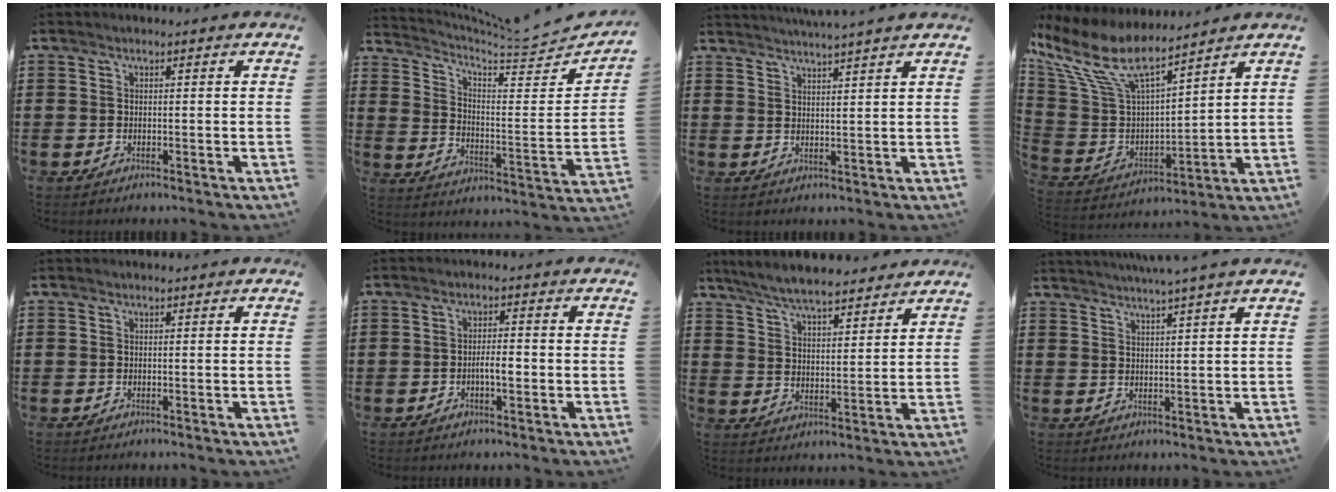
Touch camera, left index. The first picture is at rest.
{"total": 5.1, "force": [4.5, 0.3, 2.5], "torque": [-0.064, -0.044, 0.068]}
{"total": 2.7, "force": [2.5, -0.8, 0.2], "torque": [-0.011, -0.011, 0.046]}
{"total": 11.9, "force": [8.0, 4.1, 7.7], "torque": [-0.182, -0.036, 0.142]}
{"total": 0.0}
{"total": 2.9, "force": [-0.8, 0.8, 2.7], "torque": [-0.049, 0.004, -0.014]}
{"total": 6.7, "force": [6.2, 0.8, 2.2], "torque": [-0.066, -0.021, 0.113]}
{"total": 3.2, "force": [2.8, -1.2, 0.9], "torque": [-0.023, -0.011, 0.048]}